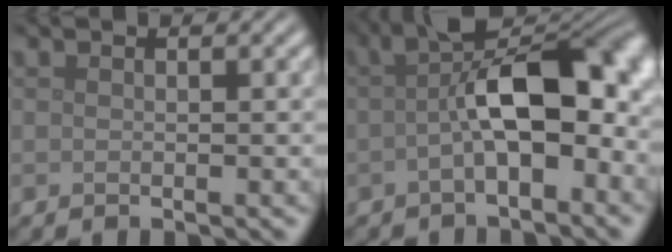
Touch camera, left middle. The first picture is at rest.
{"total": 9.8, "force": [0.2, 4.3, 8.8], "torque": [-0.134, 0.019, -0.002]}